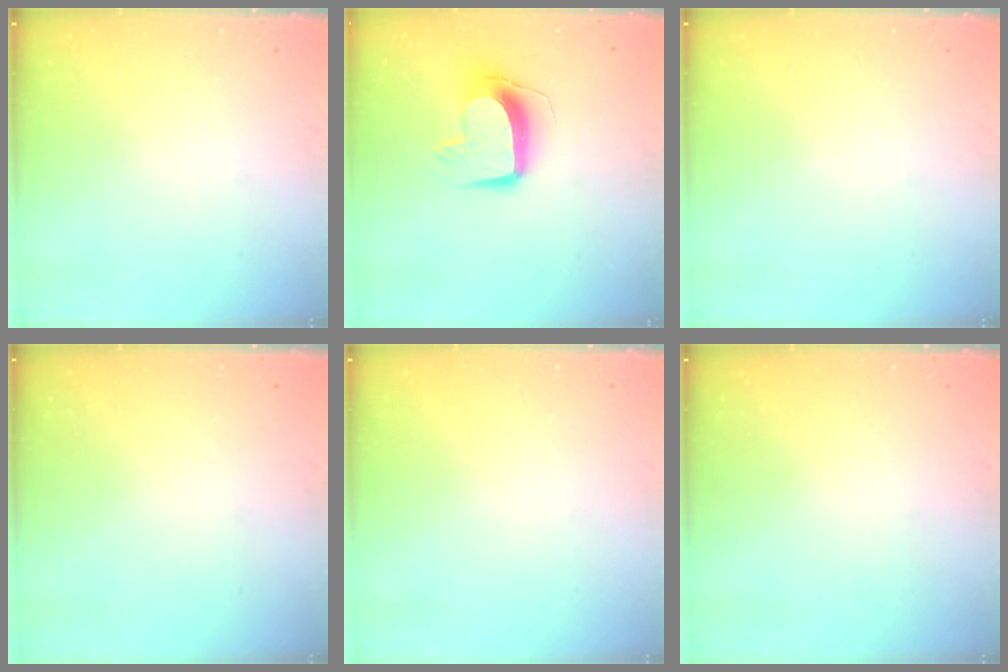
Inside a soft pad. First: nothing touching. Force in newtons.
{"total": 10.1, "press": 10.1, "slide": 0.4}
{"total": 0.0}
{"total": 0.0}
{"total": 0.0}
{"total": 0.0}